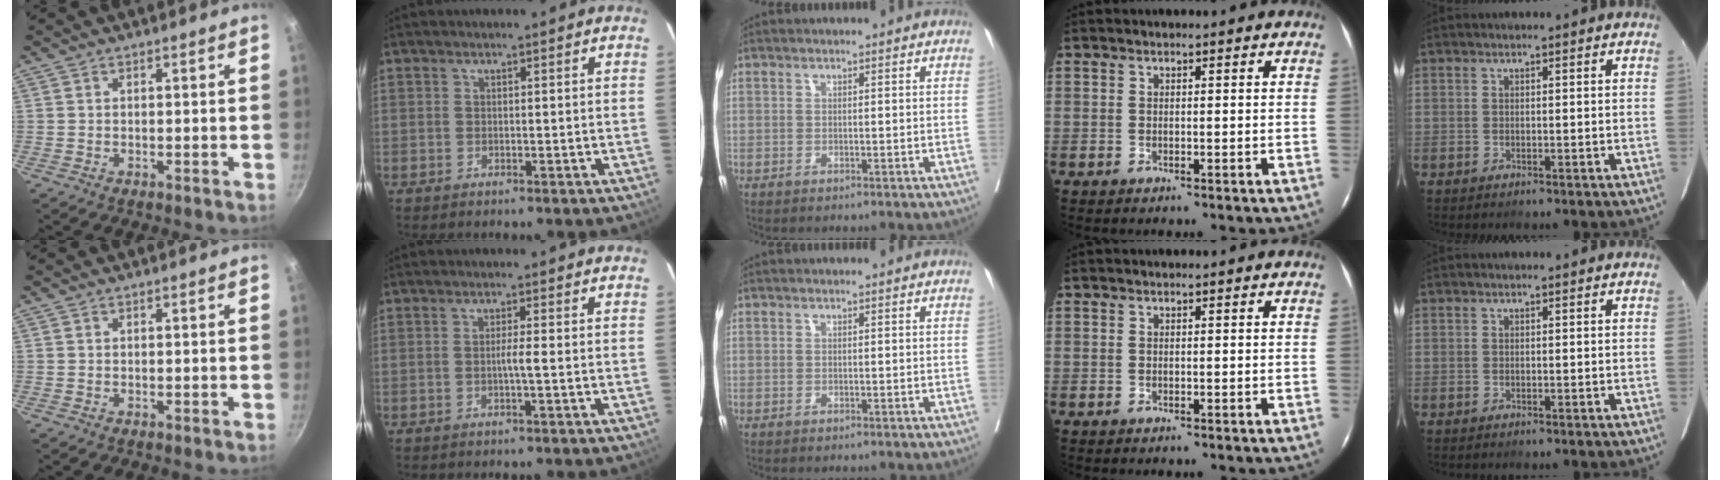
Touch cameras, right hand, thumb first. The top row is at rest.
{"index": {"total": 1.8, "force": [-0.4, -0.3, 1.7], "torque": [-0.031, 0.000, -0.008]}}